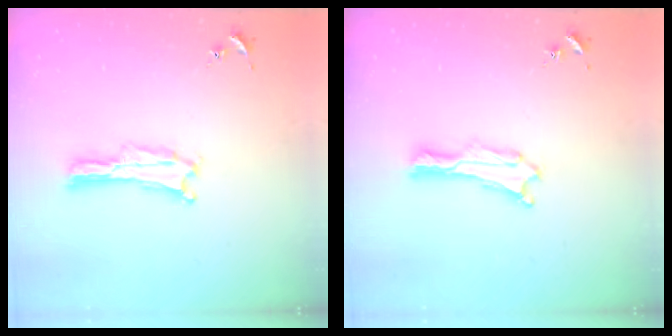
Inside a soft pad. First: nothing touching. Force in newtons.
{"total": 0.8, "press": 0.7, "slide": 0.2}